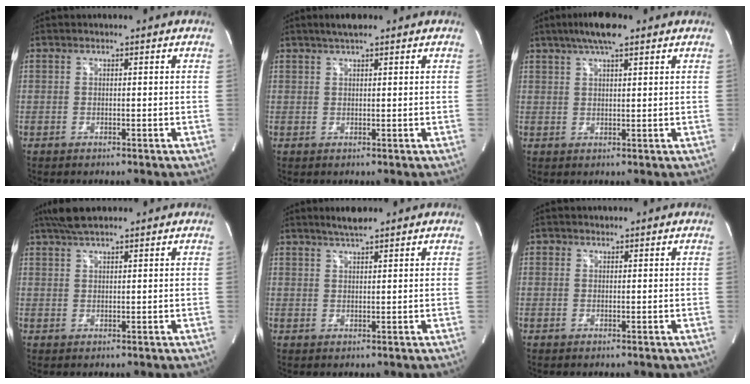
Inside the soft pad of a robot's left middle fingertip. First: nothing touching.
{"total": 3.0, "force": [2.3, 0.6, 1.9], "torque": [-0.041, 0.013, 0.041]}
{"total": 6.4, "force": [4.4, 1.0, 4.5], "torque": [-0.085, 0.019, 0.074]}
{"total": 5.1, "force": [4.2, 0.8, 2.8], "torque": [-0.056, 0.025, 0.079]}
{"total": 3.2, "force": [2.7, 0.3, 1.7], "torque": [-0.038, 0.006, 0.051]}
{"total": 0.6, "force": [0.4, 0.5, 0.0], "torque": [0.003, 0.000, 0.006]}